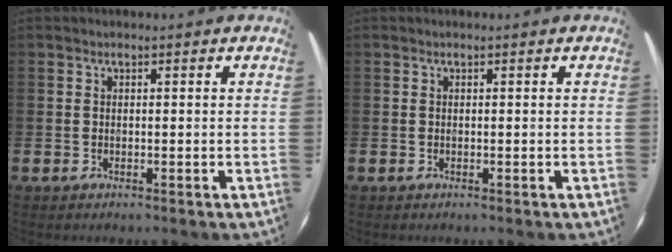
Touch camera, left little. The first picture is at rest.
{"total": 0.0}